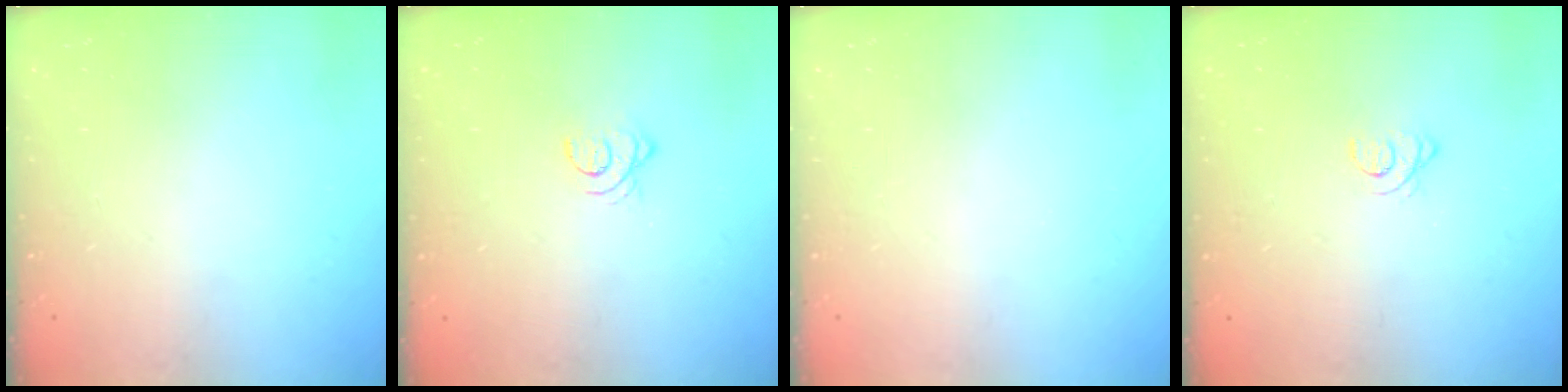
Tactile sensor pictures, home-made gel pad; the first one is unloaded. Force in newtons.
{"total": 3.2, "press": 3.2, "slide": 0.3}
{"total": 0.0}
{"total": 1.5, "press": 1.5, "slide": 0.2}